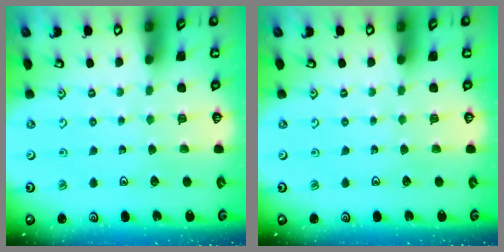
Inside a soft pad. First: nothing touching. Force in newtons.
{"total": 0.0}